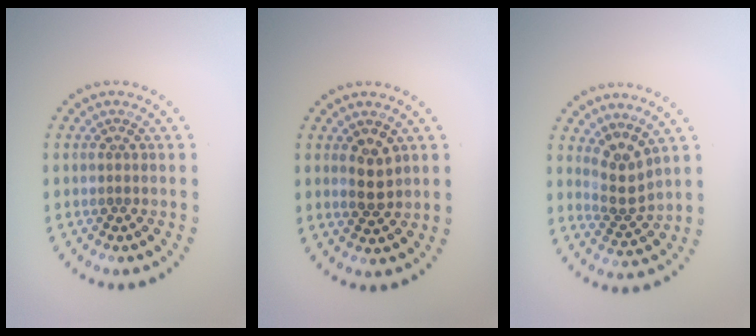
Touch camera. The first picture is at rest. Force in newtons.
{"total": 2.2, "press": 2.2, "slide": 0.5}
{"total": 2.8, "press": 2.0, "slide": 2.0}